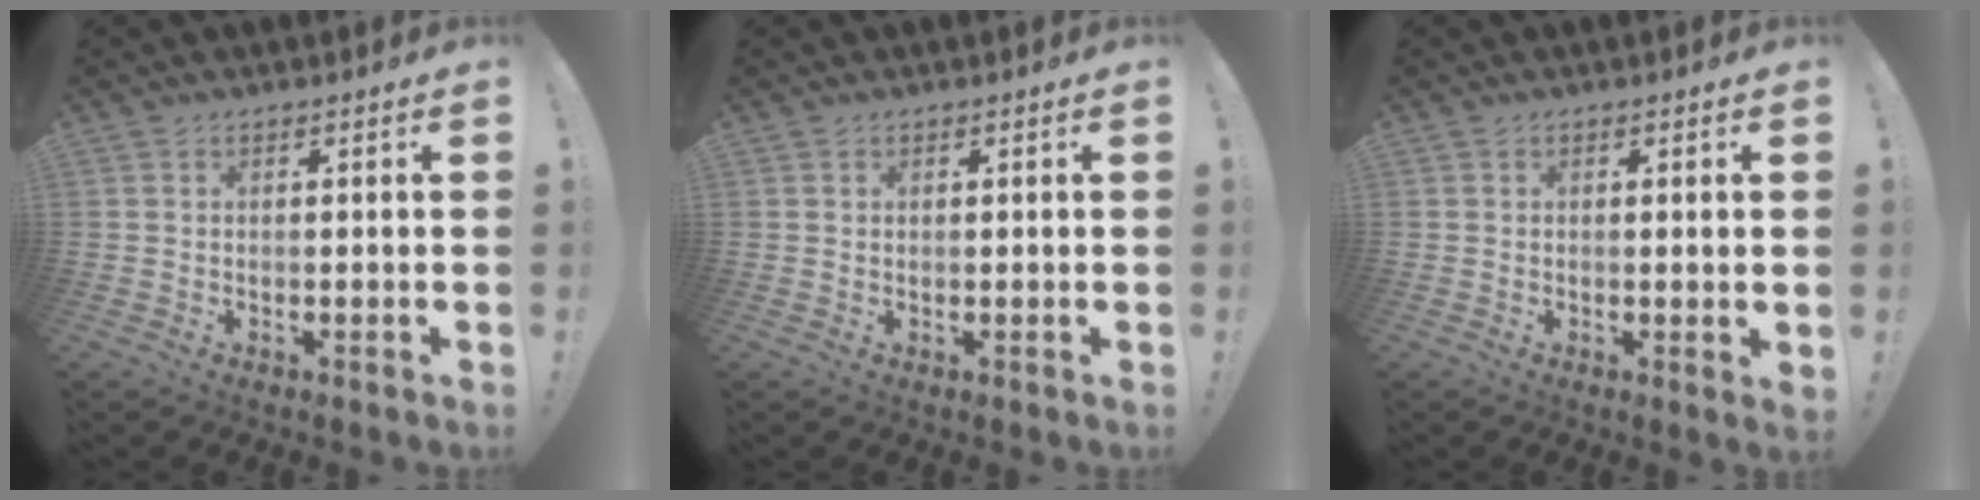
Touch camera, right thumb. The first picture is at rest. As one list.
[{"total": 0.6, "force": [0.4, 0.4, 0.1], "torque": [-0.001, 0.000, 0.008]}, {"total": 1.4, "force": [0.5, -0.4, 1.2], "torque": [-0.010, -0.006, 0.006]}]